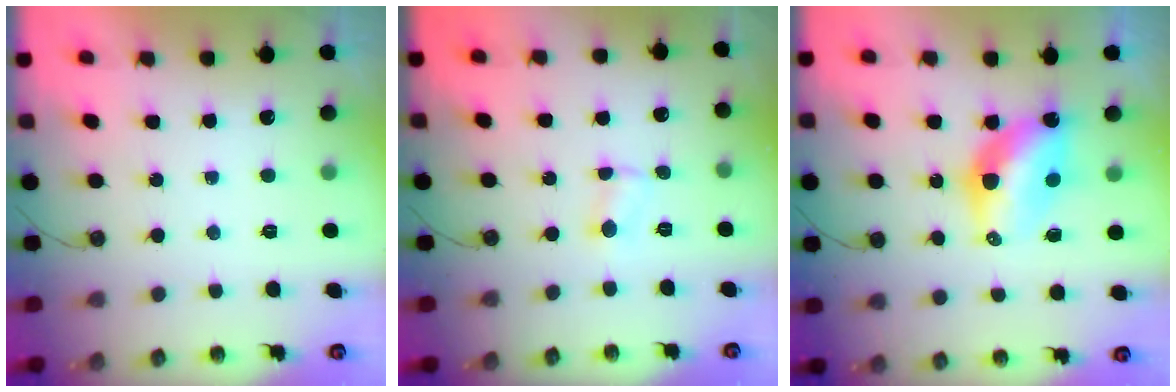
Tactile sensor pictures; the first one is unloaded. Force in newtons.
{"total": 2.3, "press": 2.2, "slide": 0.5}
{"total": 10.1, "press": 10.1, "slide": 1.0}